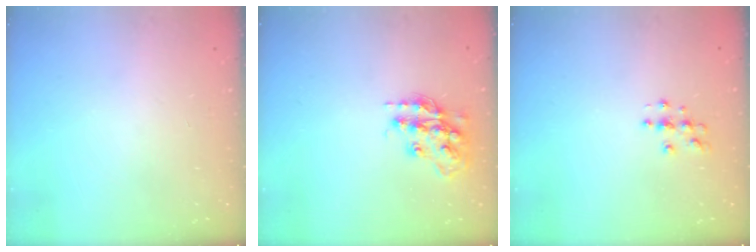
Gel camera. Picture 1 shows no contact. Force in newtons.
{"total": 16.0, "press": 16.0, "slide": 1.2}
{"total": 4.1, "press": 4.1, "slide": 0.5}